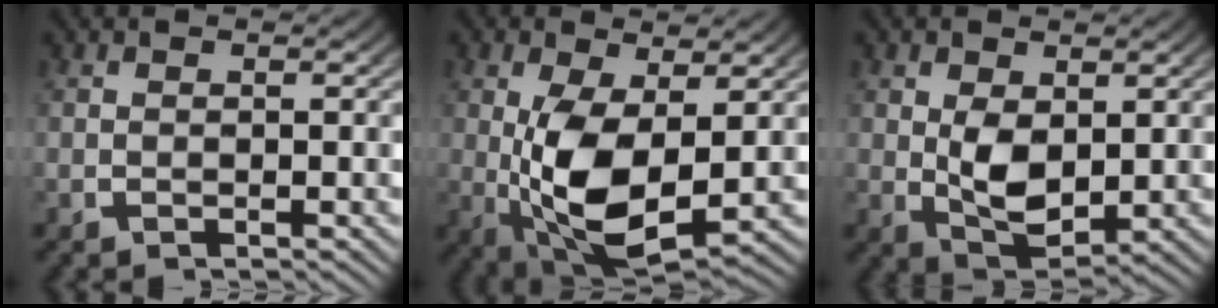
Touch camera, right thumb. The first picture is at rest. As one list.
[{"total": 10.3, "force": [-0.8, 5.9, 8.4], "torque": [-0.196, -0.054, 0.016]}, {"total": 4.9, "force": [0.2, 3.2, 3.7], "torque": [-0.086, -0.029, 0.018]}]